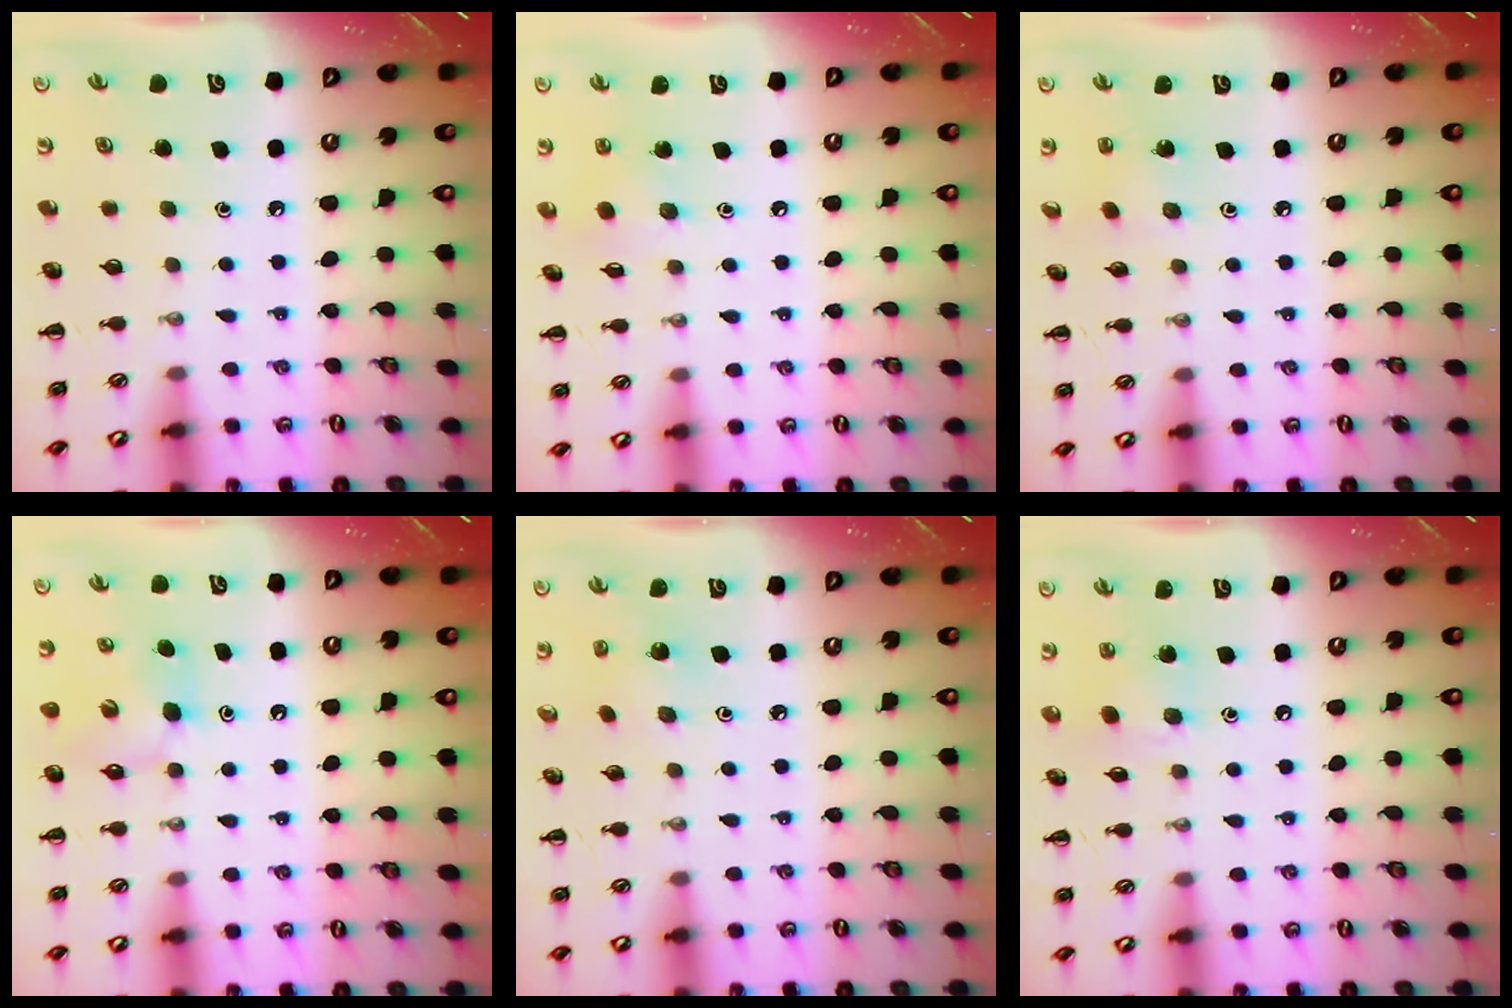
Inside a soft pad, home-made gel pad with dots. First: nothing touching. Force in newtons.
{"total": 3.5, "press": 3.4, "slide": 0.7}
{"total": 1.9, "press": 1.8, "slide": 0.7}
{"total": 5.9, "press": 5.7, "slide": 1.3}
{"total": 2.0, "press": 1.9, "slide": 0.8}
{"total": 7.1, "press": 6.9, "slide": 1.3}